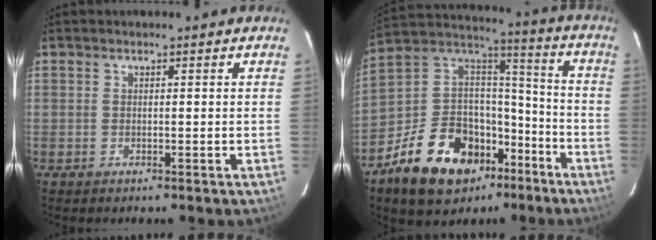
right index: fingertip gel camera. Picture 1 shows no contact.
{"total": 23.8, "force": [-13.1, 14.8, 13.2], "torque": [-0.279, 0.045, -0.198]}